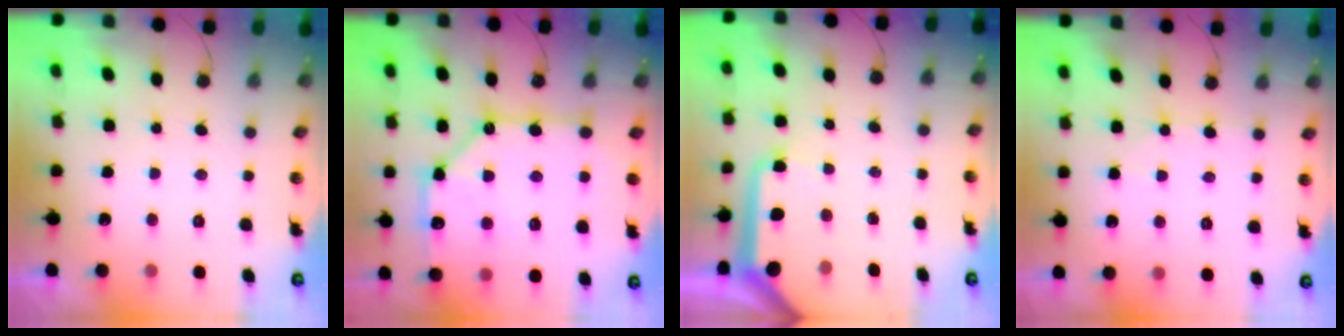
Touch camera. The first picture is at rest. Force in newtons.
{"total": 16.6, "press": 16.5, "slide": 1.8}
{"total": 12.2, "press": 12.2, "slide": 1.4}
{"total": 2.6, "press": 2.6, "slide": 0.4}